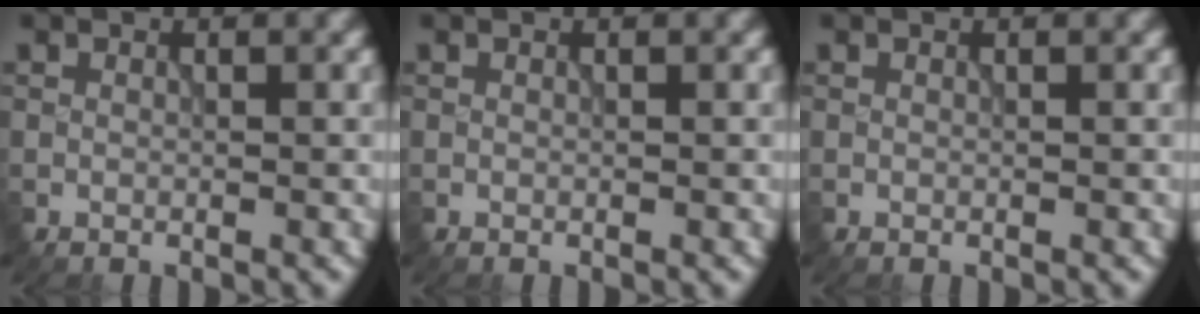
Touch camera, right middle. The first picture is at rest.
{"total": 0.0}
{"total": 0.0}